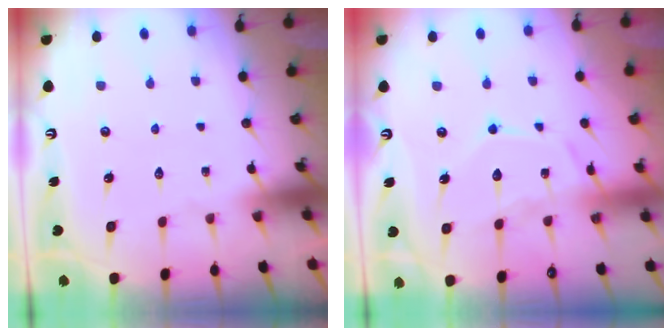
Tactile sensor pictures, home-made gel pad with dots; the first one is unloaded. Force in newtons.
{"total": 11.5, "press": 11.5, "slide": 0.9}